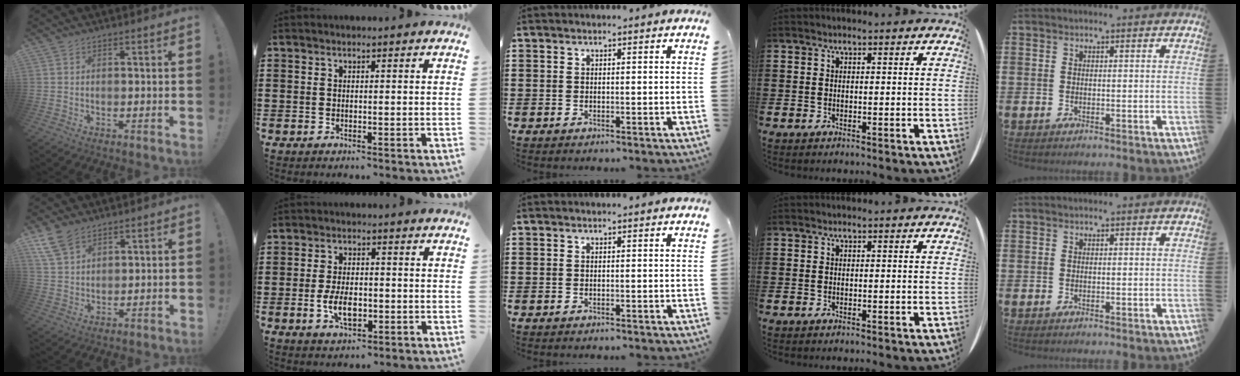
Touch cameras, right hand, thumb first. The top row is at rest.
{"thumb": {"total": 8.7, "force": [6.1, 4.7, 4.2], "torque": [-0.088, -0.020, 0.124]}, "index": {"total": 5.4, "force": [-1.2, 2.7, 4.5], "torque": [-0.086, -0.005, -0.024]}}